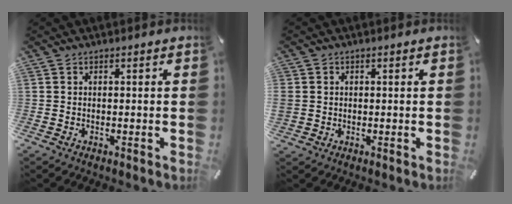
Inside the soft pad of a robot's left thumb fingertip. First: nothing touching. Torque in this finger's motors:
{"motor_torque": [0.78, 1.70, 2.33, -0.44, 0.91]}